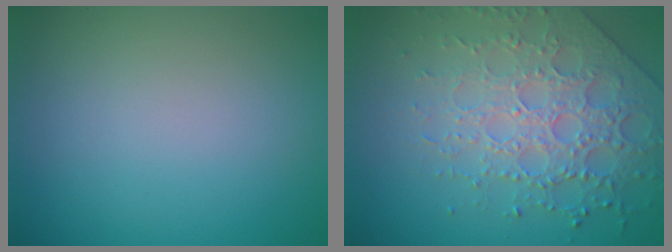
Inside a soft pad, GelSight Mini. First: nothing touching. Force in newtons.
{"total": 5.2, "press": 4.7, "slide": 2.1}